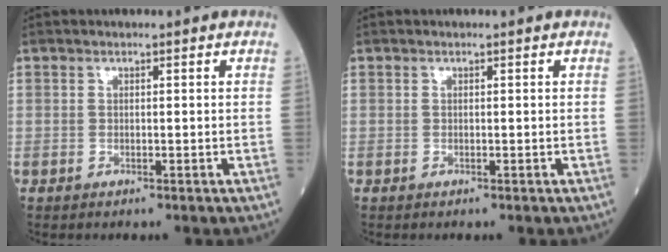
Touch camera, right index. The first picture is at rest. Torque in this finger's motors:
{"motor_torque": [0.00, 0.00, 0.00, 0.00]}